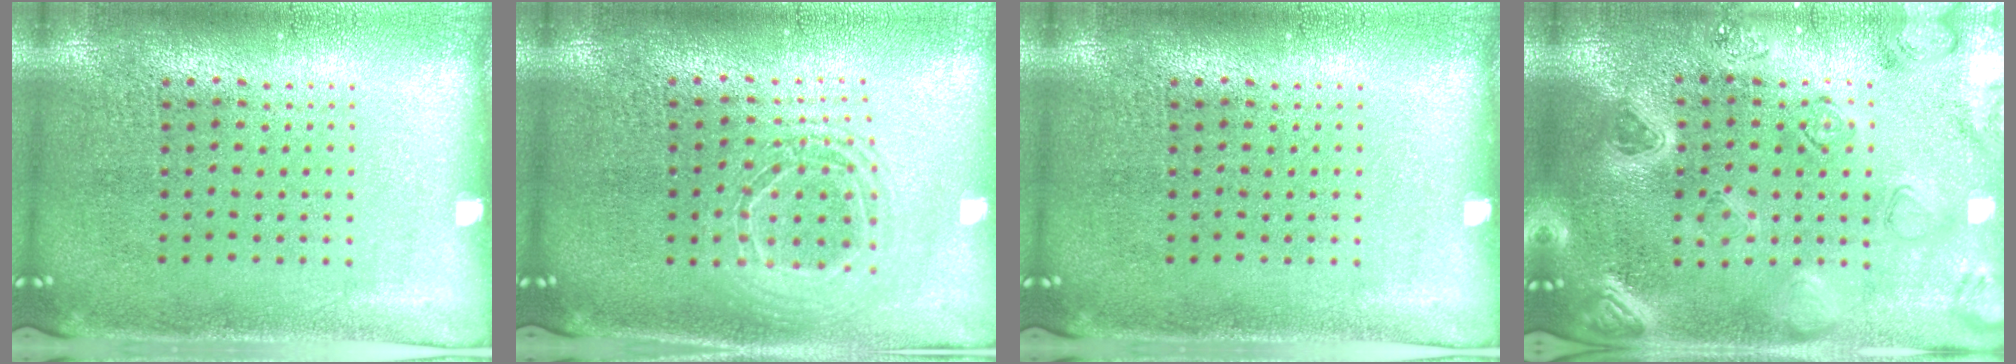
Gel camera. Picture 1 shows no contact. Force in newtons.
{"total": 1.6, "press": 1.3, "slide": 0.8}
{"total": 0.0}
{"total": 2.2, "press": 2.2, "slide": 0.3}